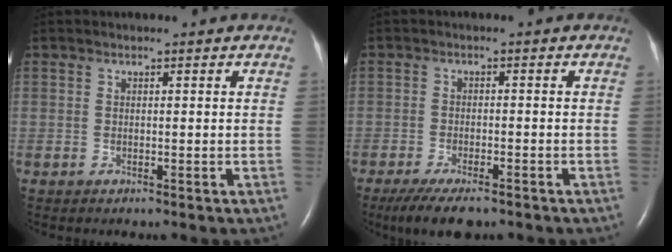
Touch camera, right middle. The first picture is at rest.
{"total": 7.4, "force": [-5.6, 2.2, 4.4], "torque": [-0.074, -0.014, -0.090]}